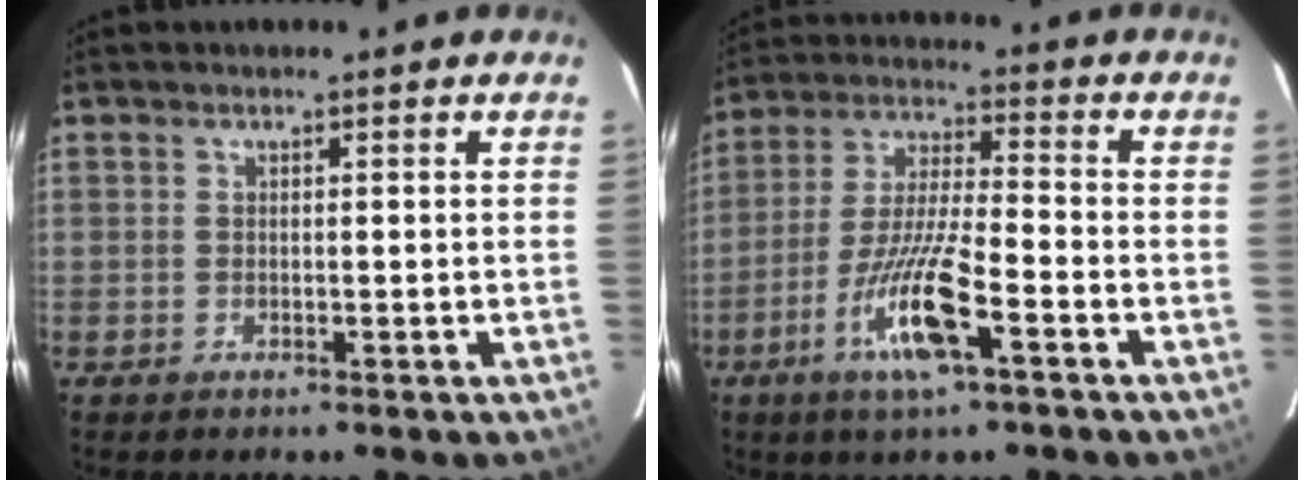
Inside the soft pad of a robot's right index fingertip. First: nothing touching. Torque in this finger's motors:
{"motor_torque": [1.58, -0.56, 0.39, 0.17]}